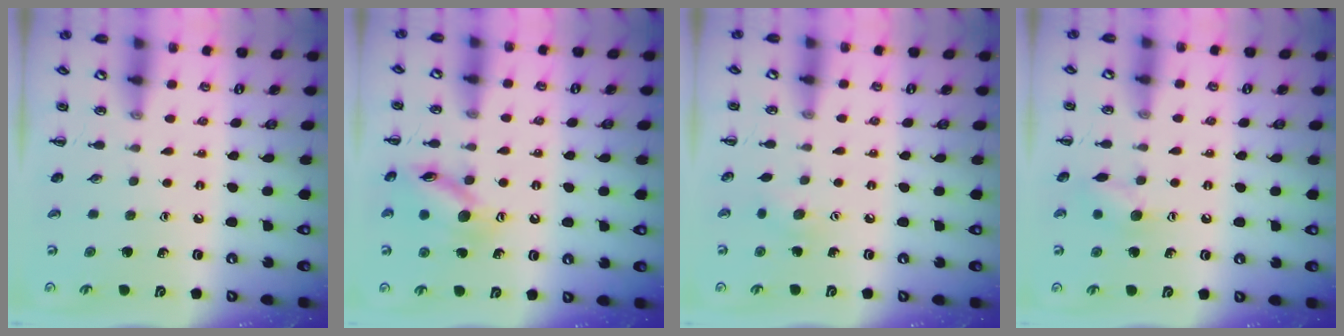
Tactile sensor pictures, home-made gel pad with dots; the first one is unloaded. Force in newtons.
{"total": 12.8, "press": 12.7, "slide": 0.7}
{"total": 3.9, "press": 3.8, "slide": 0.9}
{"total": 7.0, "press": 7.0, "slide": 0.7}